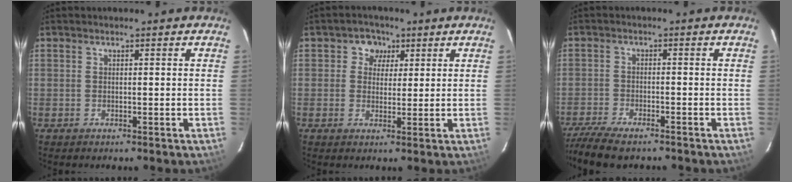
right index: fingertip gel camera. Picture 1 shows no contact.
{"total": 4.1, "force": [1.3, 3.9, 0.7], "torque": [0.003, 0.009, 0.015]}
{"total": 11.0, "force": [-9.1, 2.7, 5.5], "torque": [-0.134, -0.034, -0.160]}